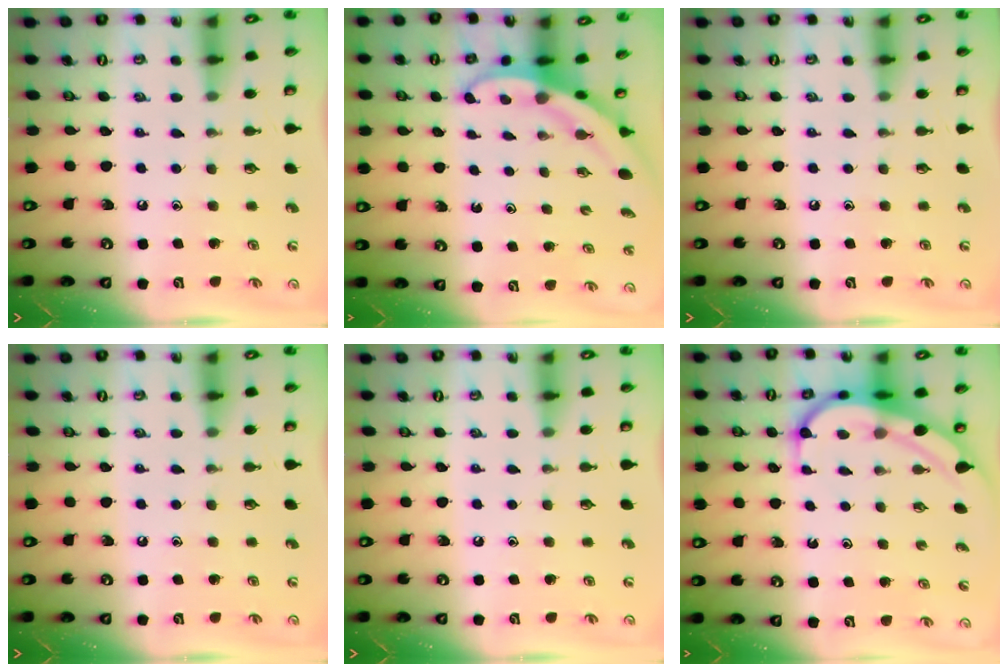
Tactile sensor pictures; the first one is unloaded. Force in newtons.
{"total": 3.8, "press": 3.8, "slide": 0.1}
{"total": 0.0}
{"total": 0.0}
{"total": 0.0}
{"total": 7.0, "press": 6.9, "slide": 0.8}